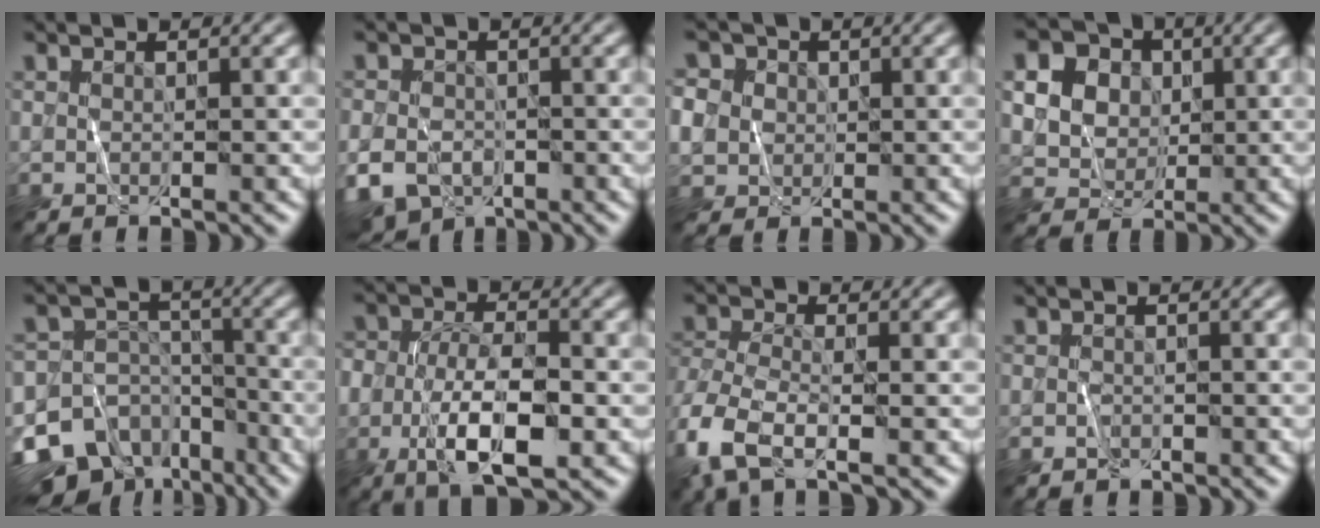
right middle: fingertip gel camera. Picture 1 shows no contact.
{"total": 5.8, "force": [-2.7, 4.0, 3.1], "torque": [-0.062, -0.014, -0.051]}
{"total": 5.3, "force": [0.6, 4.8, 2.1], "torque": [-0.047, 0.025, 0.001]}
{"total": 11.9, "force": [4.0, 9.9, 5.2], "torque": [-0.125, 0.031, 0.067]}
{"total": 14.6, "force": [-9.0, 10.4, 4.8], "torque": [-0.100, -0.037, -0.144]}
{"total": 7.5, "force": [-2.2, 3.6, 6.2], "torque": [-0.121, -0.002, -0.041]}
{"total": 5.9, "force": [-2.6, 3.1, 4.3], "torque": [-0.110, -0.007, -0.061]}
{"total": 0.8, "force": [-0.5, 0.6, 0.3], "torque": [-0.004, -0.002, -0.009]}